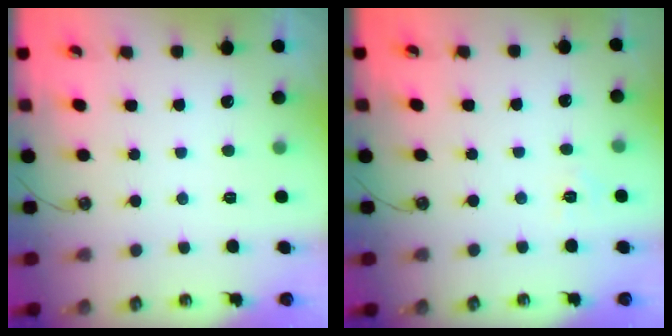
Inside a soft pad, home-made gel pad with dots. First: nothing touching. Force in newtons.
{"total": 3.1, "press": 3.0, "slide": 0.4}